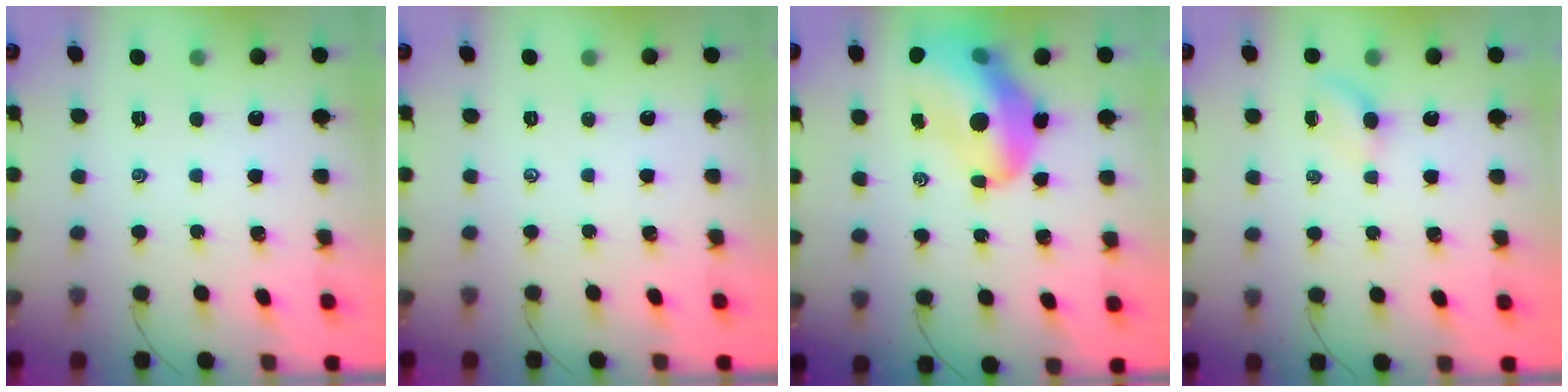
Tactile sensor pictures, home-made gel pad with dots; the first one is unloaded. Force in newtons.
{"total": 0.0}
{"total": 16.6, "press": 15.9, "slide": 4.6}
{"total": 2.8, "press": 2.7, "slide": 0.9}